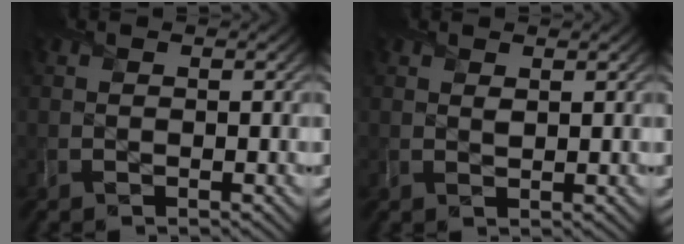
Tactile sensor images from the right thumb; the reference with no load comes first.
{"total": 1.2, "force": [0.8, 0.4, 0.7], "torque": [-0.019, -0.001, 0.016]}